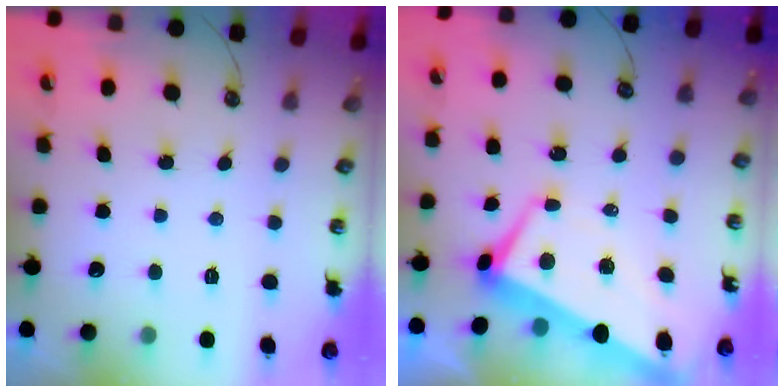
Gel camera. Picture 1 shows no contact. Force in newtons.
{"total": 1.7, "press": 1.1, "slide": 1.3}